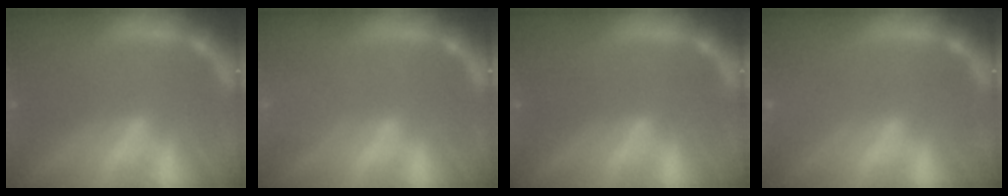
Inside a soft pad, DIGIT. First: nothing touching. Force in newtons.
{"total": 2.4}
{"total": 0.0}
{"total": 1.9}